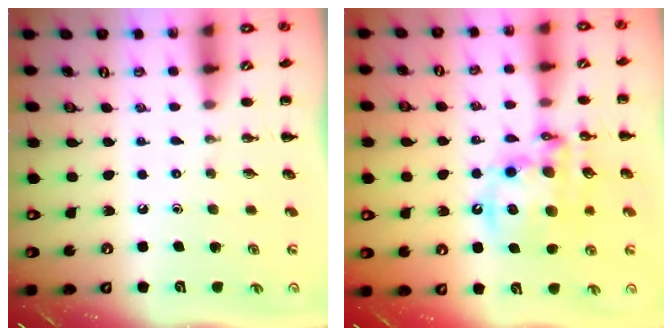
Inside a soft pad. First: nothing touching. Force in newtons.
{"total": 15.3, "press": 14.9, "slide": 3.5}